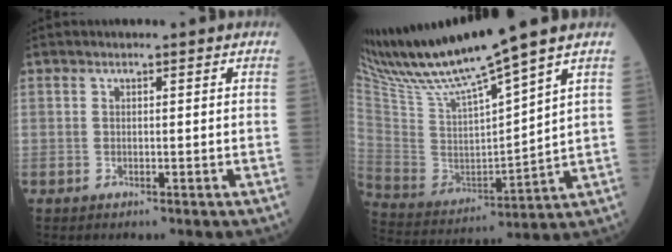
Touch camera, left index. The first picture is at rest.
{"total": 19.4, "force": [16.1, -0.9, 10.6], "torque": [-0.199, -0.012, 0.307]}